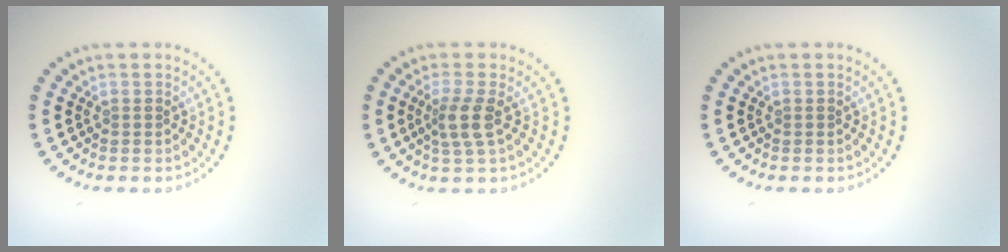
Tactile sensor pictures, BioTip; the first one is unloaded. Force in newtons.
{"total": 2.5, "press": 2.1, "slide": 1.4}
{"total": 0.0}